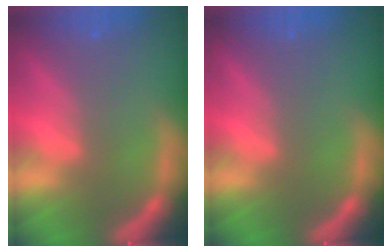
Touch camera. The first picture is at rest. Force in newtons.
{"total": 0.0}